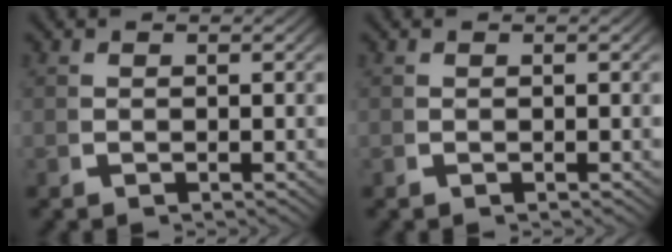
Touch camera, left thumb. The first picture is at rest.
{"total": 0.0}